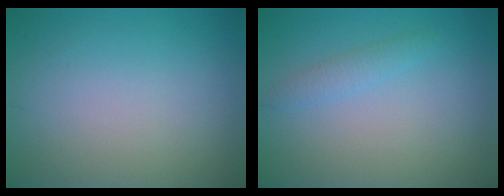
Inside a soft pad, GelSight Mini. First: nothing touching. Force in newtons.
{"total": 1.3, "press": 1.3, "slide": 0.1}